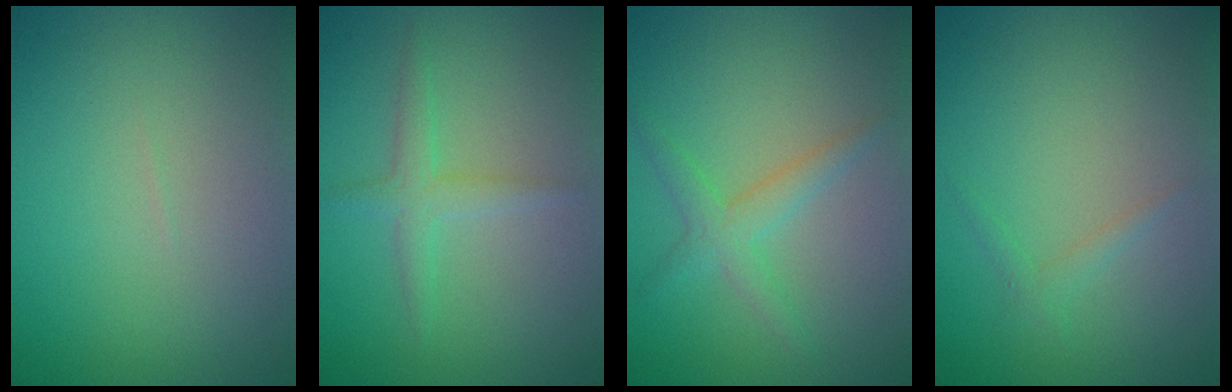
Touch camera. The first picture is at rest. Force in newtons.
{"total": 2.0, "press": 2.0, "slide": 0.1}
{"total": 2.4, "press": 2.4, "slide": 0.1}
{"total": 0.9, "press": 0.9, "slide": 0.0}